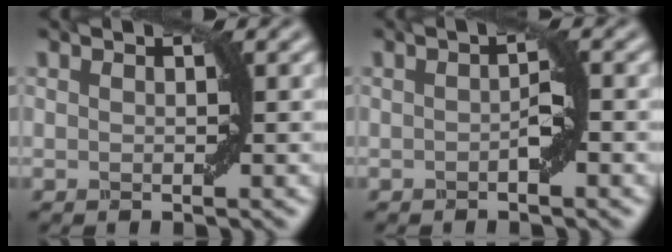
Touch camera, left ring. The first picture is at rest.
{"total": 1.4, "force": [-0.5, 0.3, 1.3], "torque": [-0.021, 0.004, -0.008]}